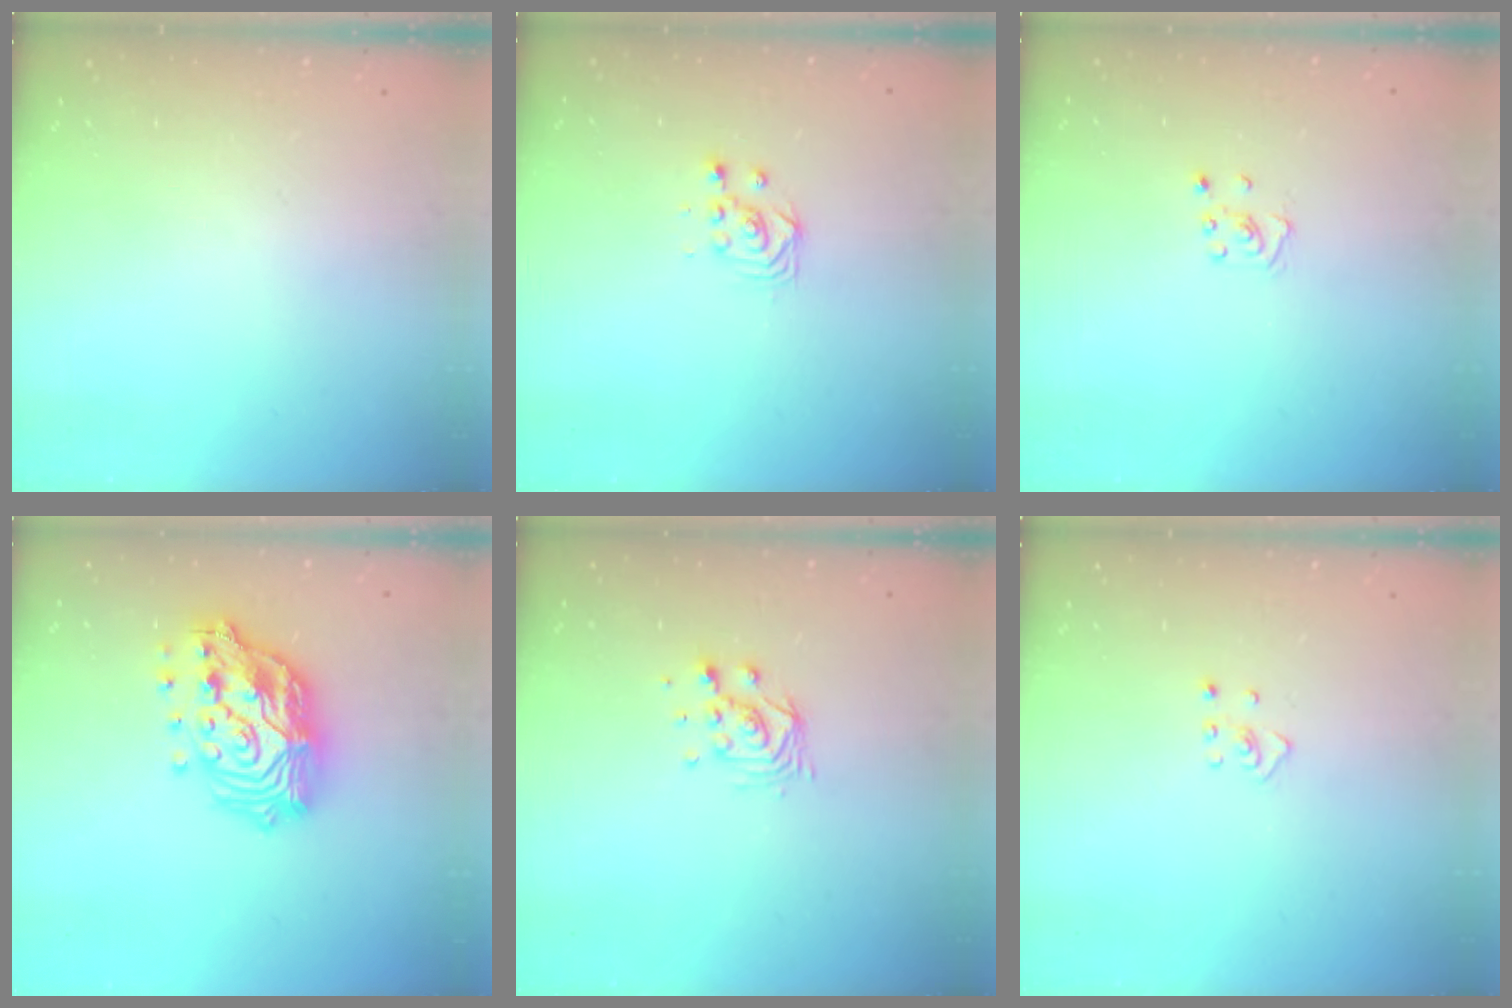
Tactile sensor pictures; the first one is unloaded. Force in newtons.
{"total": 3.4, "press": 3.4, "slide": 0.2}
{"total": 2.8, "press": 2.8, "slide": 0.3}
{"total": 20.2, "press": 20.1, "slide": 2.1}
{"total": 6.2, "press": 6.2, "slide": 0.1}
{"total": 2.4, "press": 2.3, "slide": 0.4}